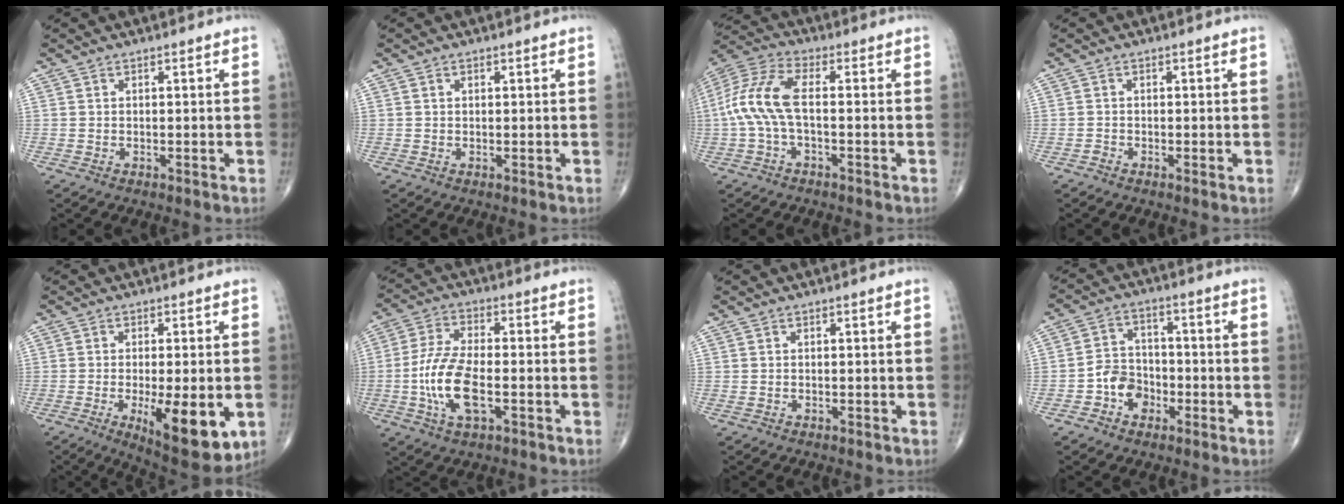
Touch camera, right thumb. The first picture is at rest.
{"total": 0.6, "force": [0.3, 0.5, 0.3], "torque": [-0.004, -0.001, 0.005]}
{"total": 10.4, "force": [-0.8, 4.3, 9.4], "torque": [-0.223, 0.032, -0.022]}
{"total": 0.7, "force": [-0.5, 0.3, 0.5], "torque": [-0.009, -0.002, -0.014]}
{"total": 13.5, "force": [-3.7, 4.6, 12.1], "torque": [-0.168, -0.022, -0.043]}
{"total": 11.4, "force": [-2.7, 4.8, 10.0], "torque": [-0.211, 0.012, -0.053]}
{"total": 0.0}
{"total": 6.9, "force": [-2.6, 5.6, 3.2], "torque": [-0.026, 0.031, -0.054]}